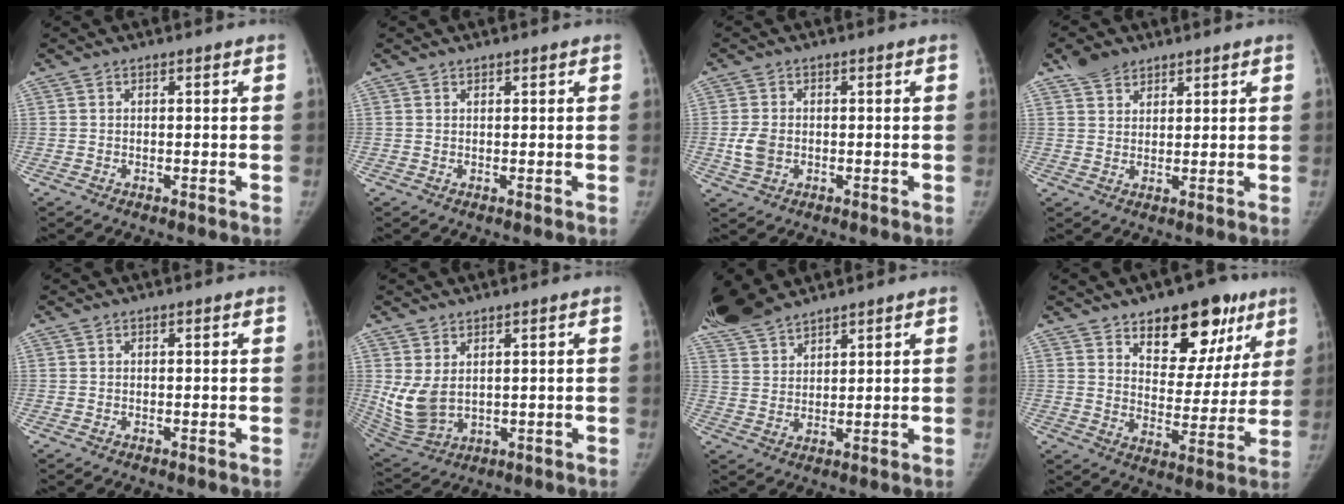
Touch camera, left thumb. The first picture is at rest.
{"total": 0.6, "force": [0.5, 0.3, 0.1], "torque": [0.000, -0.004, 0.008]}
{"total": 4.3, "force": [-0.4, 3.2, 2.8], "torque": [-0.058, 0.000, -0.005]}
{"total": 4.7, "force": [3.4, 2.9, 1.3], "torque": [-0.007, -0.013, 0.065]}
{"total": 0.0}
{"total": 8.5, "force": [2.1, 5.3, 6.3], "torque": [-0.133, -0.016, 0.063]}
{"total": 8.4, "force": [7.8, 1.8, 2.3], "torque": [-0.049, -0.016, 0.167]}
{"total": 17.5, "force": [10.5, 9.4, 10.2], "torque": [-0.068, -0.052, 0.151]}